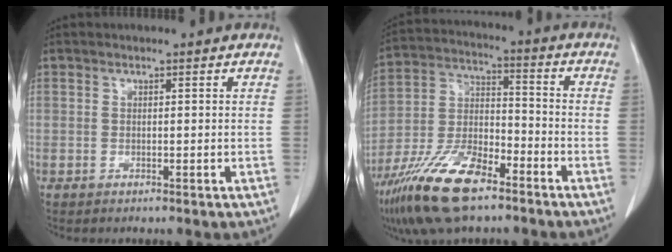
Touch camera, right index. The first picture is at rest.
{"total": 15.4, "force": [-10.2, 5.0, 10.3], "torque": [-0.210, -0.008, -0.189]}